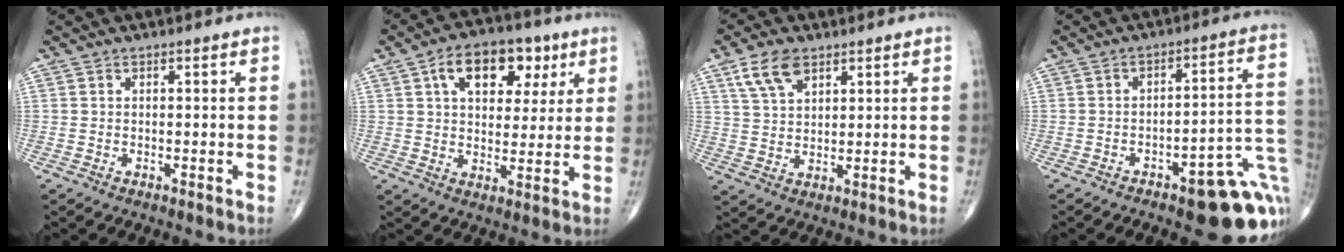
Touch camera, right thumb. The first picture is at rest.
{"total": 13.8, "force": [5.7, 8.4, 9.3], "torque": [-0.107, -0.002, 0.089]}
{"total": 7.1, "force": [4.1, 3.9, 4.4], "torque": [-0.074, -0.013, 0.081]}
{"total": 17.5, "force": [-6.7, 6.1, 15.0], "torque": [-0.112, 0.048, -0.073]}